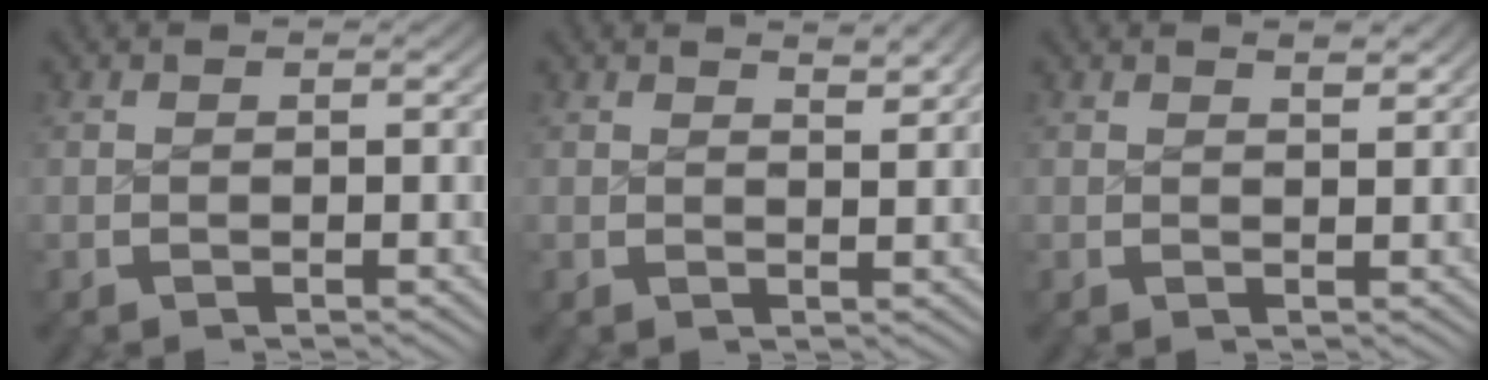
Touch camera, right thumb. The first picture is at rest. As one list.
[{"total": 1.9, "force": [1.5, 0.2, 1.0], "torque": [-0.010, -0.004, 0.027]}, {"total": 1.3, "force": [1.2, 0.1, 0.7], "torque": [-0.007, -0.003, 0.022]}]